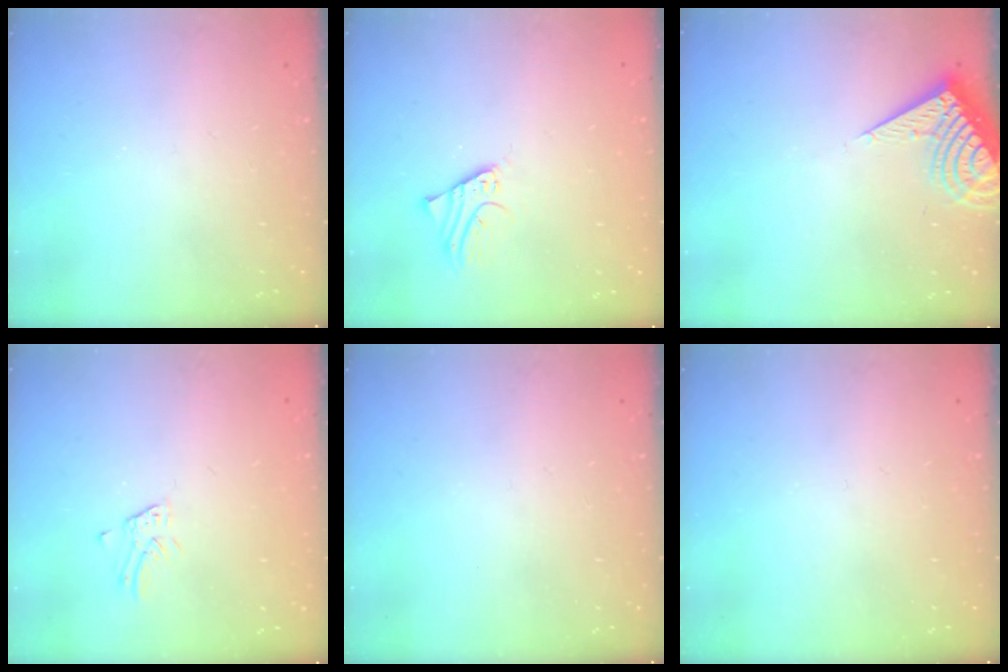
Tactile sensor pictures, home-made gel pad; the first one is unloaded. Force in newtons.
{"total": 2.1, "press": 2.1, "slide": 0.1}
{"total": 9.3, "press": 9.2, "slide": 1.3}
{"total": 1.3, "press": 1.3, "slide": 0.1}
{"total": 0.0}
{"total": 0.0}